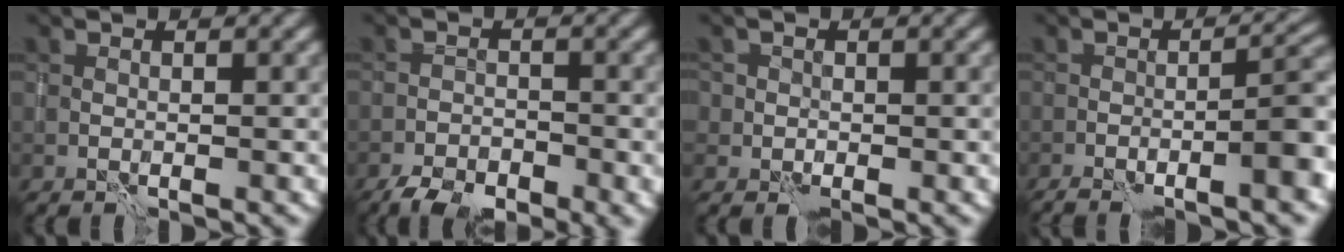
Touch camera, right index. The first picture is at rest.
{"total": 5.7, "force": [-4.3, 2.5, 2.7], "torque": [-0.038, -0.017, -0.071]}
{"total": 1.3, "force": [-0.3, 1.3, 0.2], "torque": [0.007, -0.002, -0.009]}
{"total": 7.7, "force": [-4.4, 1.6, 6.1], "torque": [-0.074, 0.010, -0.067]}